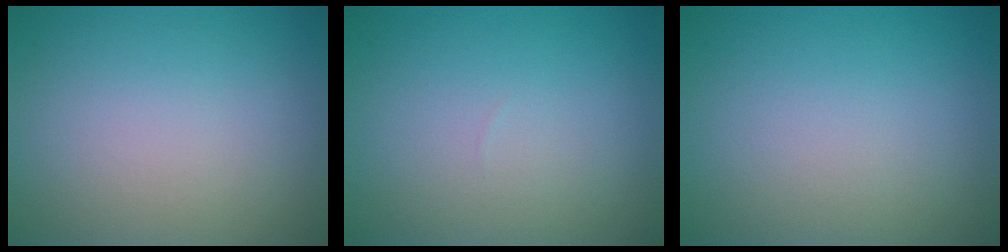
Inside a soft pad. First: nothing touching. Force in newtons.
{"total": 0.0}
{"total": 0.0}